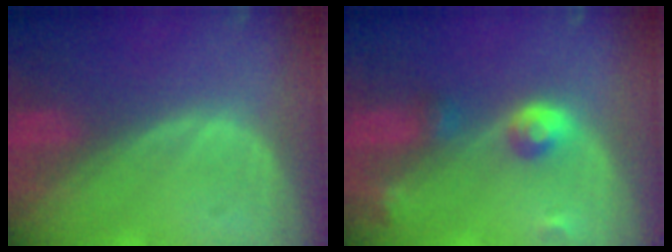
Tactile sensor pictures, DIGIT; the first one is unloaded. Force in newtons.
{"total": 4.6, "press": 4.1, "slide": 2.0}